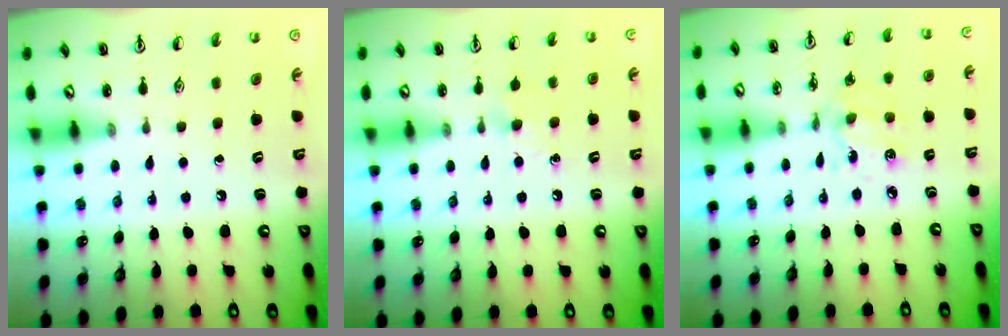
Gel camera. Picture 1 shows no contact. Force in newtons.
{"total": 5.3, "press": 5.2, "slide": 0.8}
{"total": 4.7, "press": 4.5, "slide": 1.5}